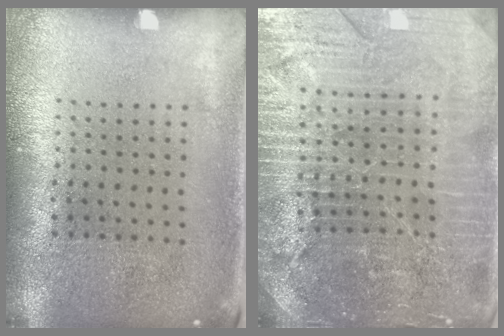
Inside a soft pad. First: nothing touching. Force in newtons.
{"total": 5.0, "press": 4.6, "slide": 1.9}